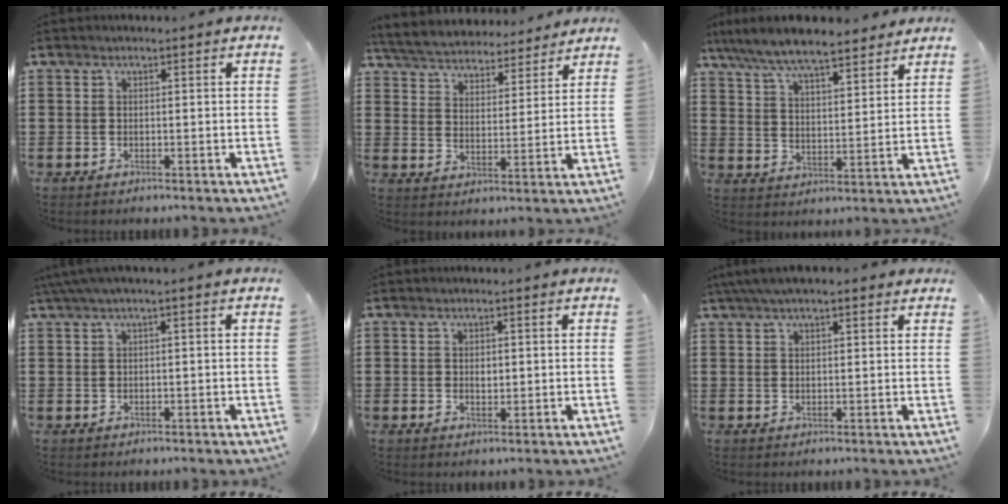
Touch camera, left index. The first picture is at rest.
{"total": 4.9, "force": [4.9, 0.4, 0.2], "torque": [-0.031, -0.033, 0.082]}
{"total": 7.2, "force": [6.5, 0.7, 2.9], "torque": [-0.081, -0.028, 0.115]}
{"total": 1.8, "force": [0.0, 0.1, 1.8], "torque": [-0.030, -0.004, 0.001]}
{"total": 1.2, "force": [0.2, 0.7, 0.9], "torque": [-0.012, 0.001, 0.001]}
{"total": 3.7, "force": [2.7, 1.0, 2.4], "torque": [-0.053, 0.006, 0.049]}